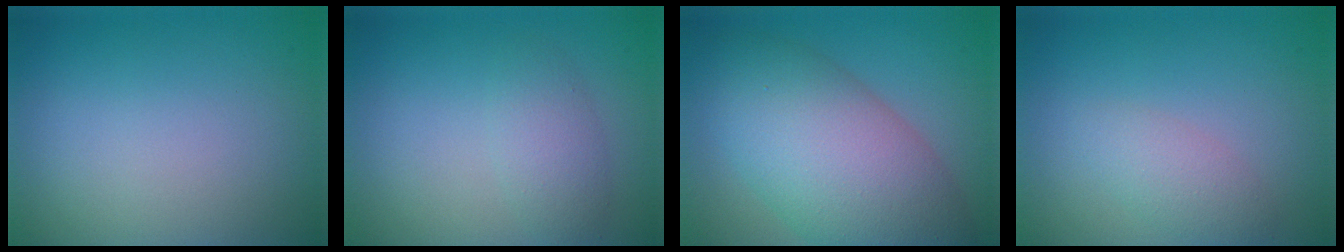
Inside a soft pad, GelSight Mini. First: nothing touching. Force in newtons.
{"total": 2.4, "press": 2.4, "slide": 0.1}
{"total": 10.1, "press": 10.1, "slide": 0.2}
{"total": 2.1, "press": 2.1, "slide": 0.2}